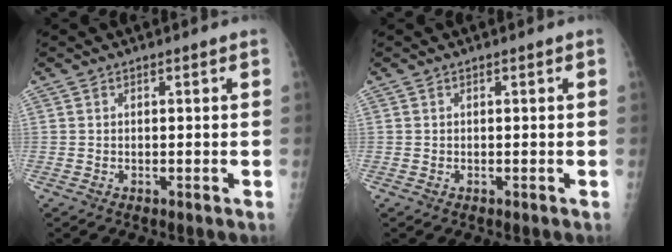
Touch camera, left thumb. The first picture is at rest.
{"total": 0.0}